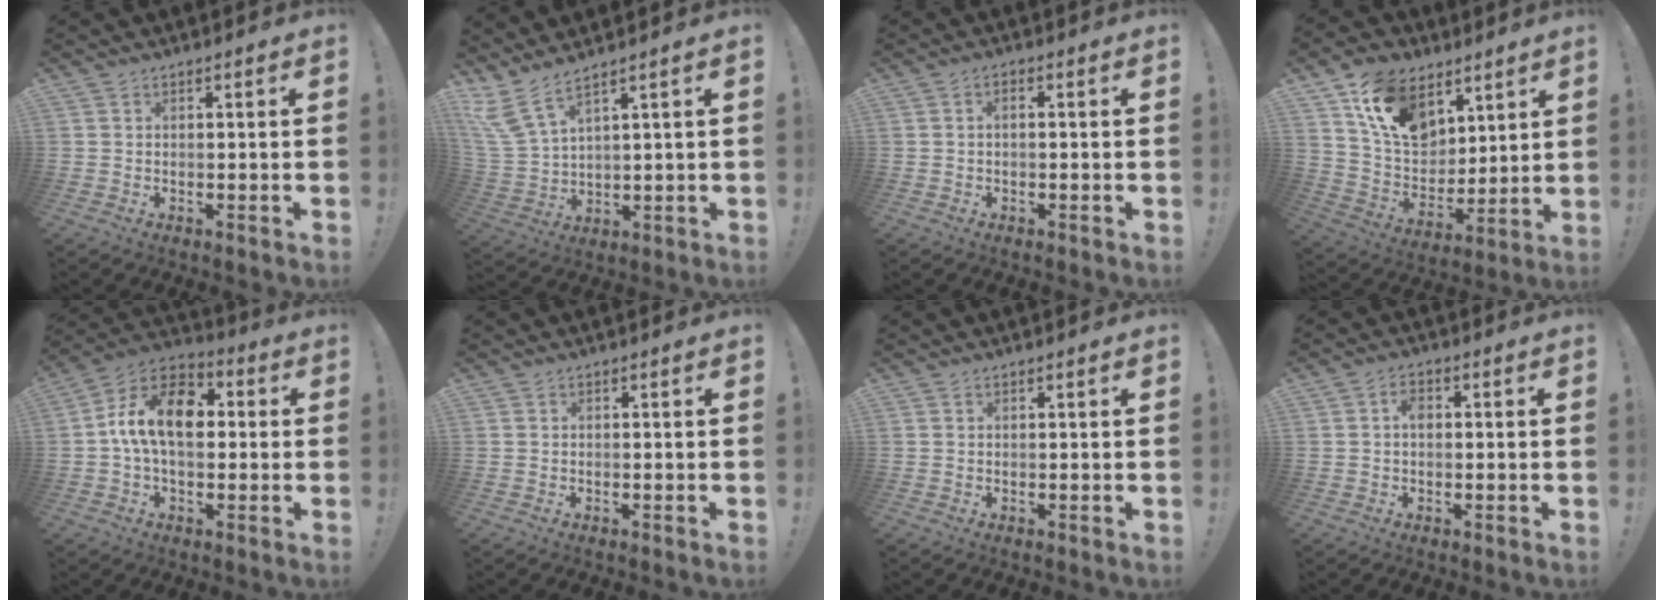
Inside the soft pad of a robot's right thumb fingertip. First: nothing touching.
{"total": 8.2, "force": [5.8, 2.3, 5.3], "torque": [-0.119, -0.028, 0.112]}
{"total": 1.5, "force": [-0.4, 0.5, 1.3], "torque": [-0.025, 0.005, -0.008]}
{"total": 17.6, "force": [9.9, 11.8, 8.4], "torque": [-0.148, -0.047, 0.188]}
{"total": 14.8, "force": [2.0, 8.9, 11.7], "torque": [-0.208, 0.009, 0.033]}
{"total": 0.0}
{"total": 0.0}
{"total": 2.9, "force": [0.2, 2.0, 2.1], "torque": [-0.029, 0.004, 0.001]}